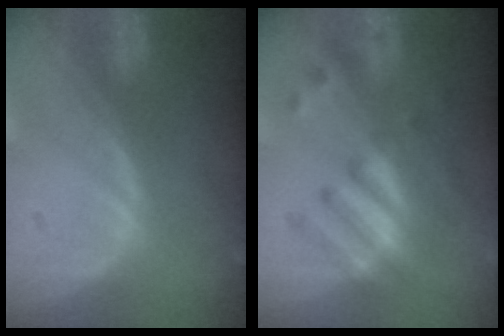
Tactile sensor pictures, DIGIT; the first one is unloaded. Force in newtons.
{"total": 7.7, "press": 6.8, "slide": 3.5}